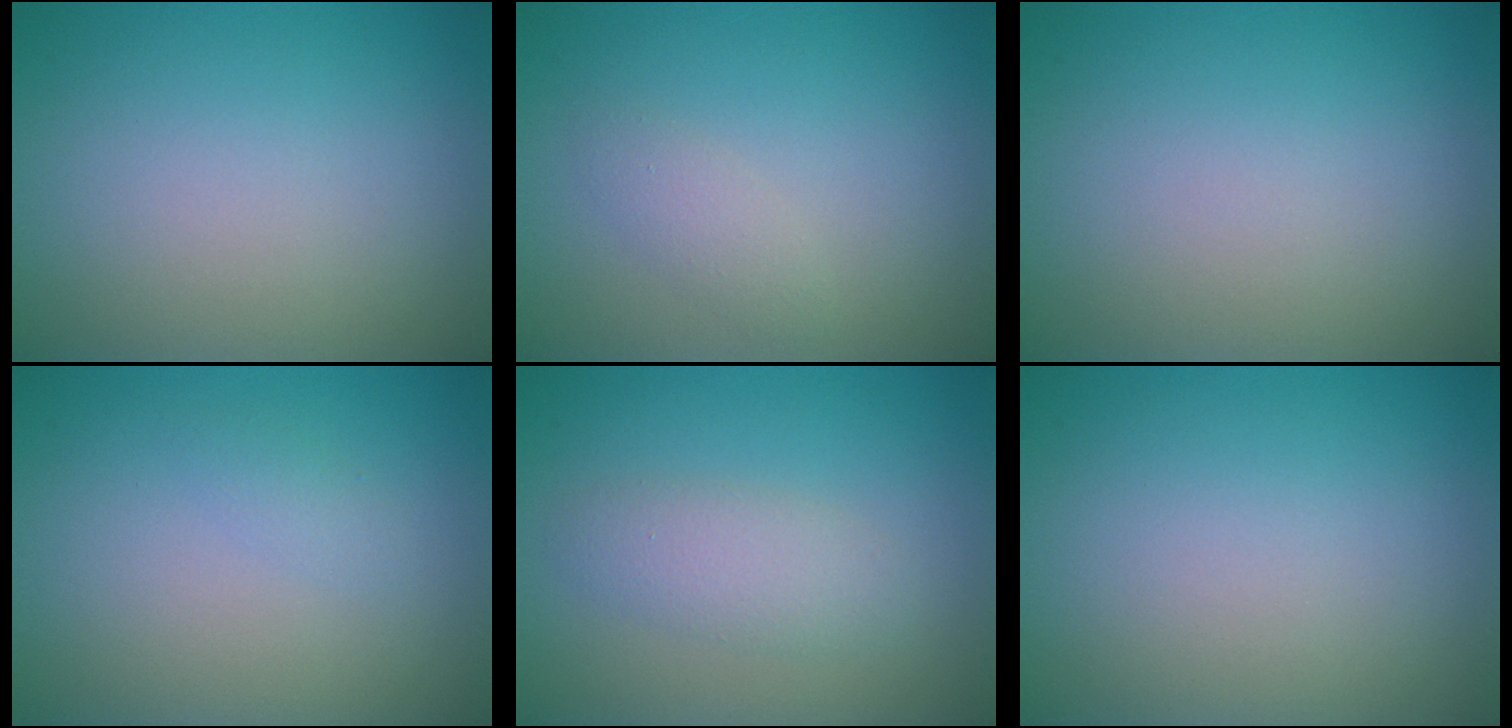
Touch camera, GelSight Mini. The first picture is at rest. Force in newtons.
{"total": 1.3, "press": 1.3, "slide": 0.1}
{"total": 0.0}
{"total": 0.8, "press": 0.8, "slide": 0.0}
{"total": 2.5, "press": 2.5, "slide": 0.1}
{"total": 0.0}